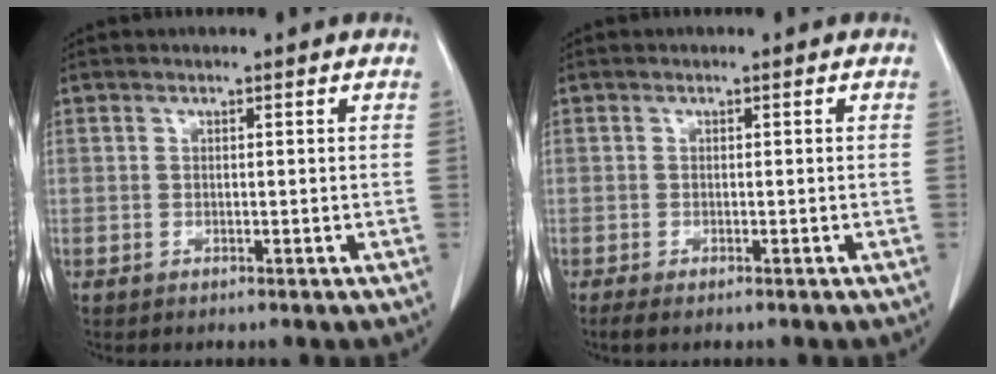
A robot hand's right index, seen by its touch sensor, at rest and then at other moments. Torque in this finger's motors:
{"motor_torque": [-0.01, 0.02, -0.04, 0.01]}